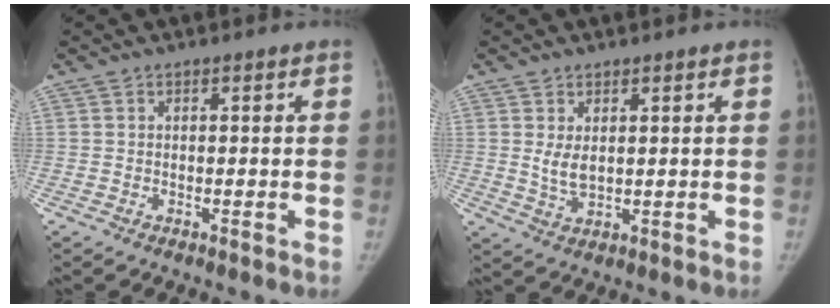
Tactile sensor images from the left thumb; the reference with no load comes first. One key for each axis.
{"total": 3.7, "fx": 1.1, "fy": 2.1, "fz": 2.8, "tx": -0.048, "ty": -0.014, "tz": 0.030}